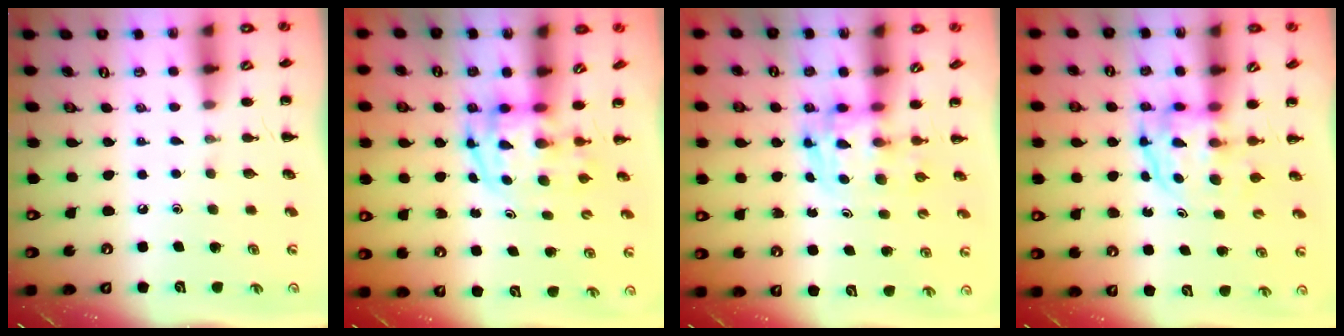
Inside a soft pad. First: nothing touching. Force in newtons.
{"total": 3.9, "press": 3.8, "slide": 0.6}
{"total": 3.5, "press": 3.5, "slide": 0.6}
{"total": 3.8, "press": 3.8, "slide": 0.3}